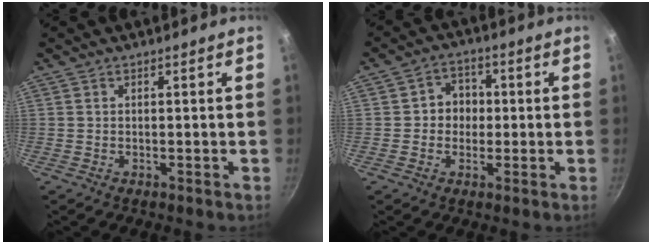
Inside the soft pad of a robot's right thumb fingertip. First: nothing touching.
{"total": 5.5, "force": [-0.1, 5.0, 2.3], "torque": [0.003, 0.011, -0.010]}